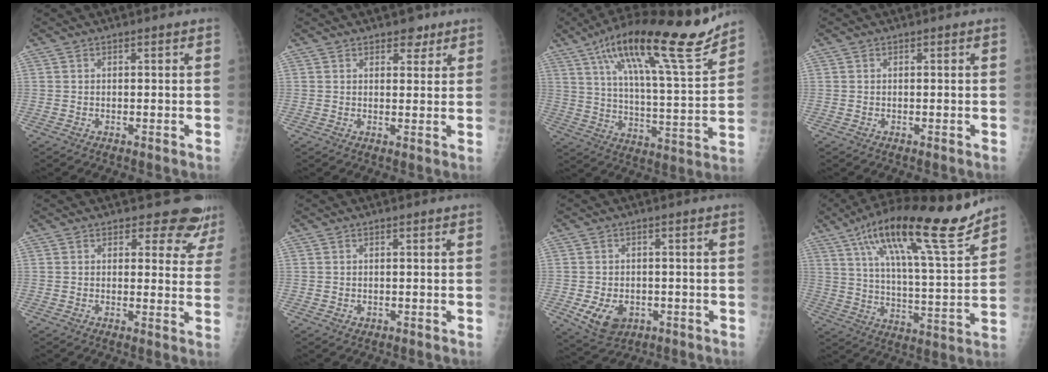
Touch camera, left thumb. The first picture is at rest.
{"total": 3.3, "force": [2.3, 1.9, 1.5], "torque": [0.000, -0.012, 0.032]}
{"total": 23.6, "force": [15.6, 4.6, 17.1], "torque": [-0.258, -0.052, 0.253]}
{"total": 0.0}
{"total": 7.9, "force": [7.1, 3.3, 1.3], "torque": [0.029, -0.044, 0.060]}
{"total": 0.7, "force": [0.0, 0.6, 0.4], "torque": [-0.002, 0.000, 0.003]}
{"total": 6.8, "force": [-2.1, 5.0, 4.1], "torque": [-0.060, 0.001, -0.019]}
{"total": 22.5, "force": [15.1, 4.3, 16.1], "torque": [-0.245, -0.052, 0.247]}